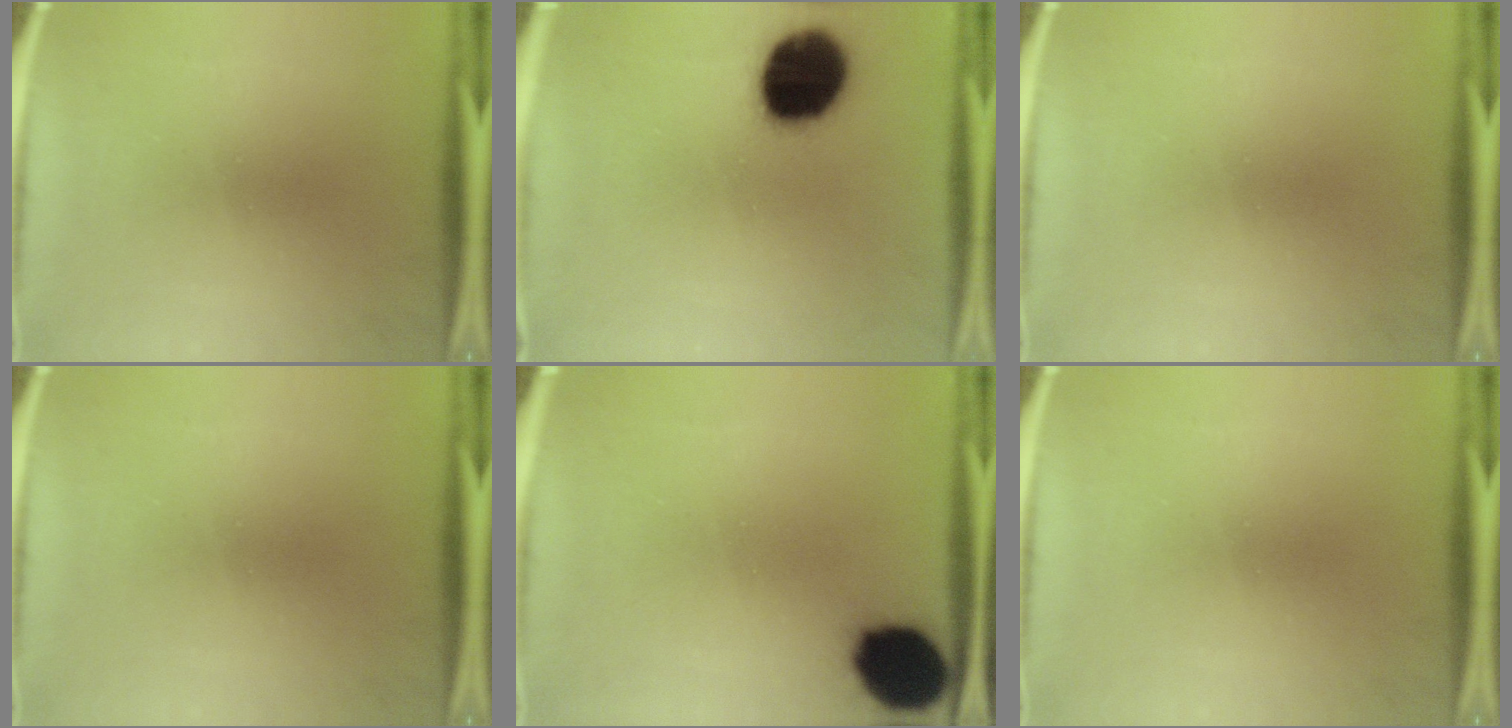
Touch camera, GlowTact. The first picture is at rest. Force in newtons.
{"total": 19.8}
{"total": 0.0}
{"total": 0.0}
{"total": 14.7}
{"total": 0.0}